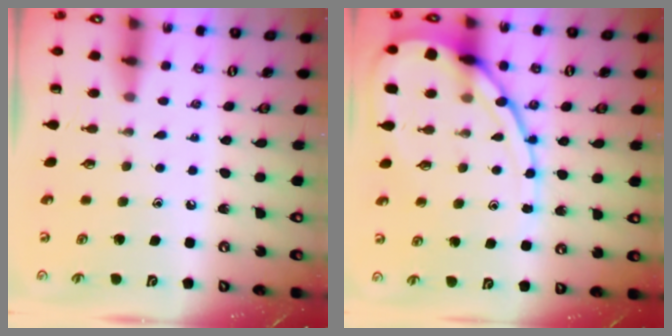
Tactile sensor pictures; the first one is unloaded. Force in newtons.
{"total": 15.0, "press": 14.9, "slide": 1.2}